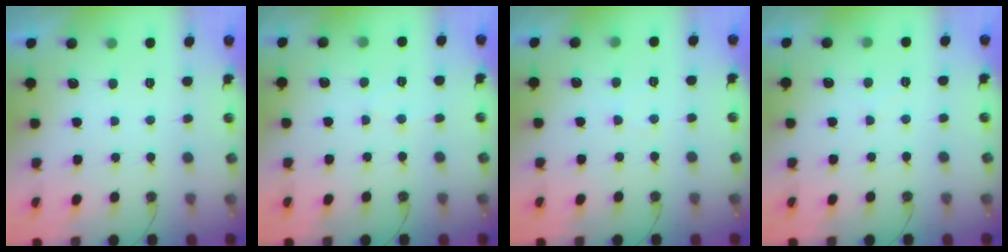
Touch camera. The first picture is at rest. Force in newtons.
{"total": 5.0, "press": 5.0, "slide": 0.3}
{"total": 4.0, "press": 3.9, "slide": 0.7}
{"total": 3.3, "press": 3.2, "slide": 0.6}